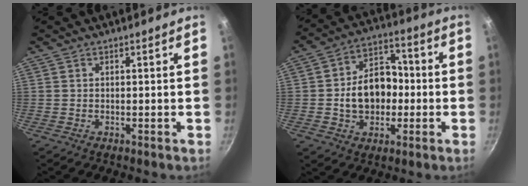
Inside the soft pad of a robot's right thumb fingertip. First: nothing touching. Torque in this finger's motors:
{"motor_torque": [0.76, 2.09, 1.10, -0.12, 0.39]}